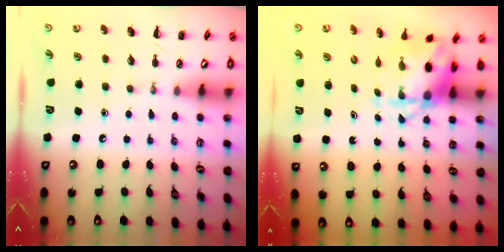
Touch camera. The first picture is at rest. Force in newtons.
{"total": 5.4, "press": 5.3, "slide": 0.7}